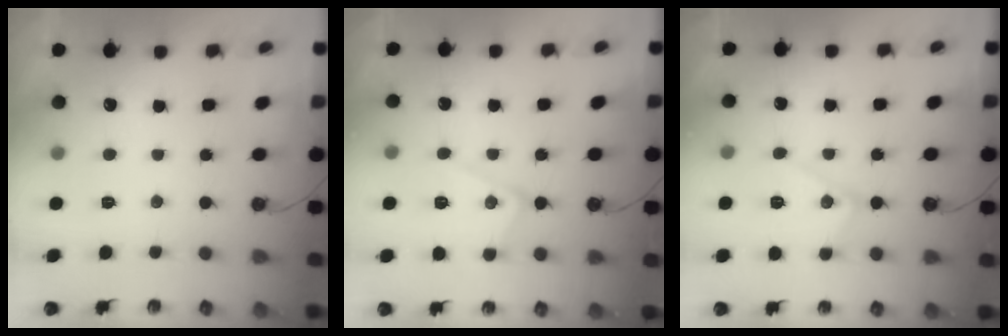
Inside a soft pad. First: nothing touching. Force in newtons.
{"total": 12.0, "press": 11.9, "slide": 0.9}
{"total": 11.0, "press": 11.0, "slide": 0.5}